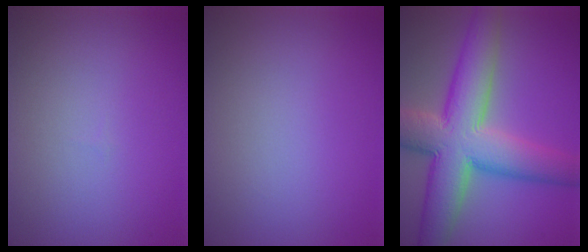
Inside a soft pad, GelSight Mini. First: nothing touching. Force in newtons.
{"total": 0.0}
{"total": 11.2, "press": 11.2, "slide": 0.5}